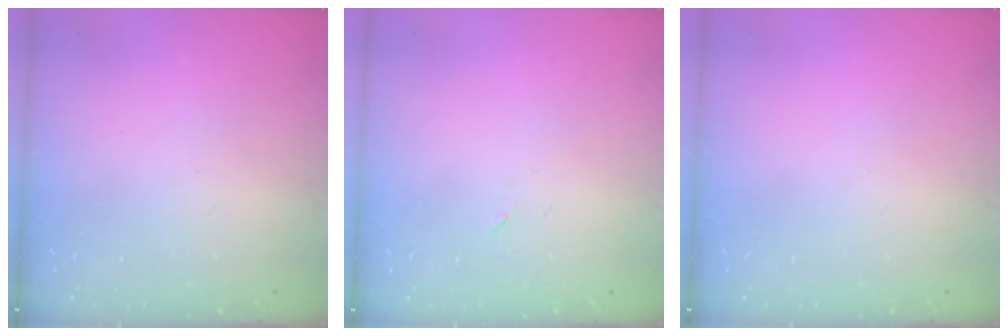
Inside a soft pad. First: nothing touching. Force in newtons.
{"total": 2.2, "press": 1.9, "slide": 1.2}
{"total": 0.0}